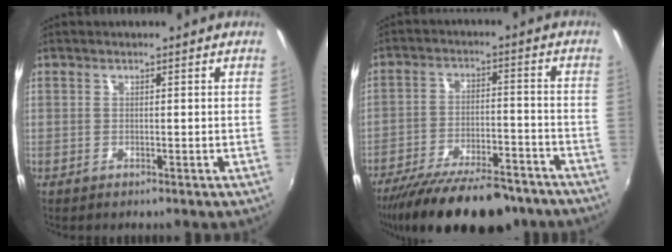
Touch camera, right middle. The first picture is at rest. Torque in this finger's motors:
{"motor_torque": [1.09, -1.05, 0.34, 0.21]}